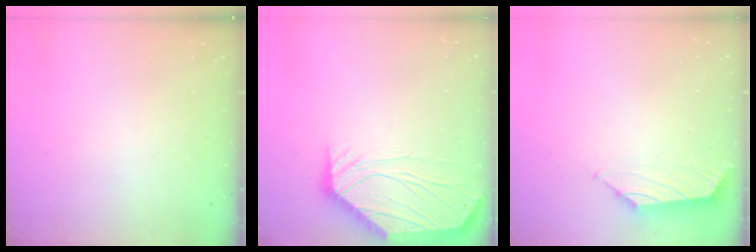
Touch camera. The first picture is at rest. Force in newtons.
{"total": 6.2, "press": 6.1, "slide": 1.0}
{"total": 0.0}